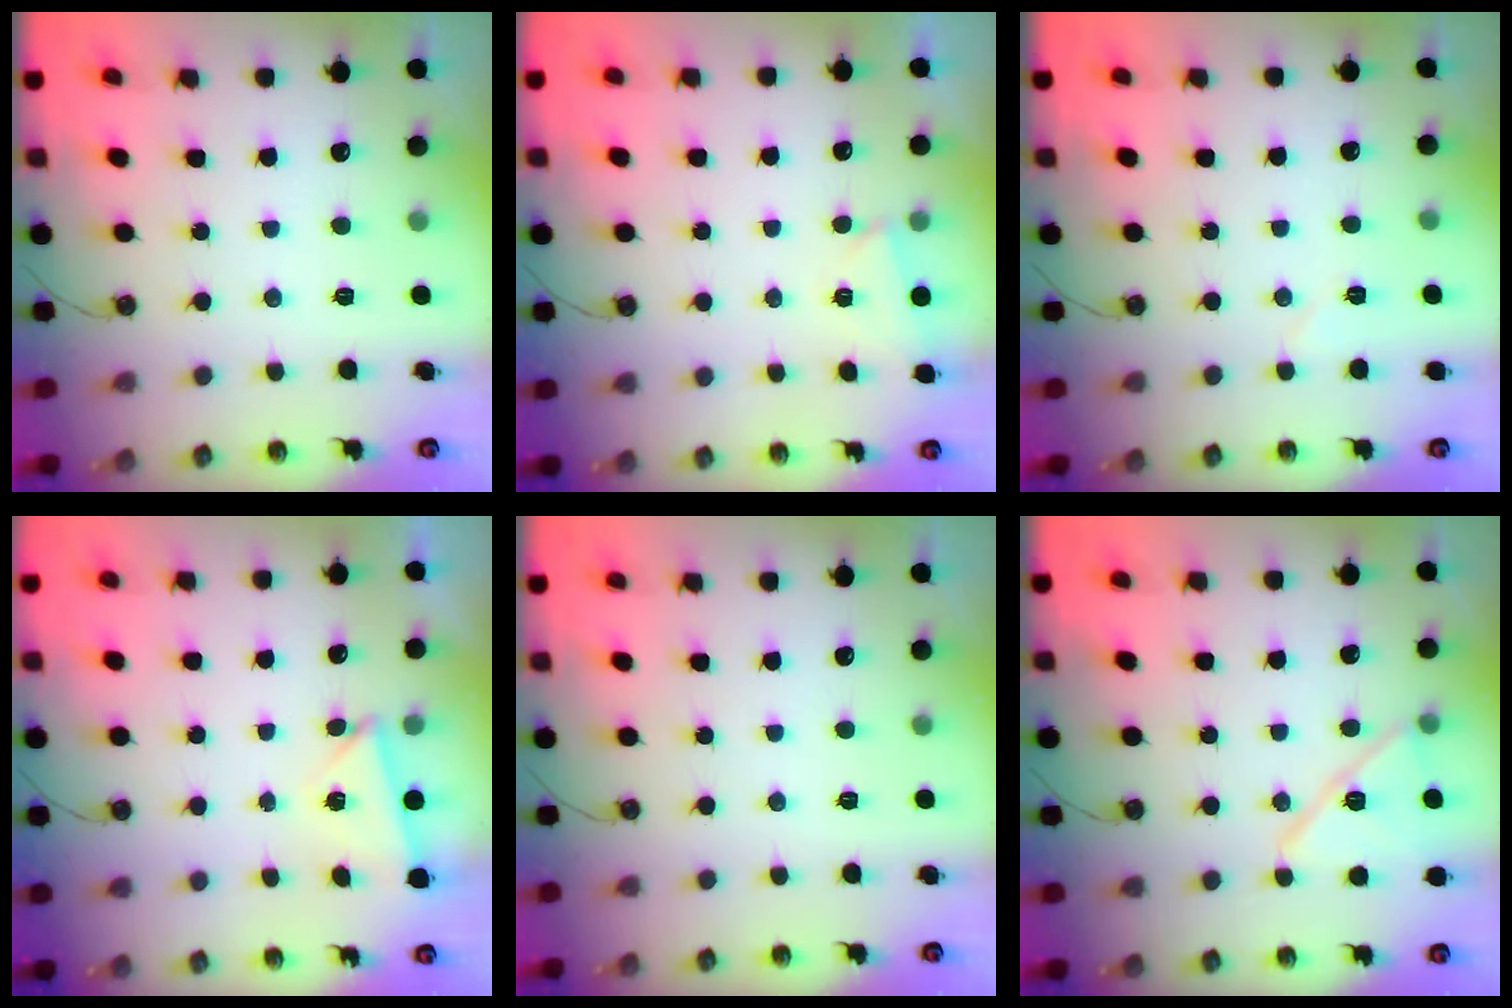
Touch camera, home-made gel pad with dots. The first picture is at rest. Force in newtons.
{"total": 2.8, "press": 2.1, "slide": 1.8}
{"total": 3.4, "press": 3.1, "slide": 1.4}
{"total": 2.9, "press": 2.8, "slide": 0.7}
{"total": 0.0}
{"total": 13.2, "press": 13.2, "slide": 0.5}